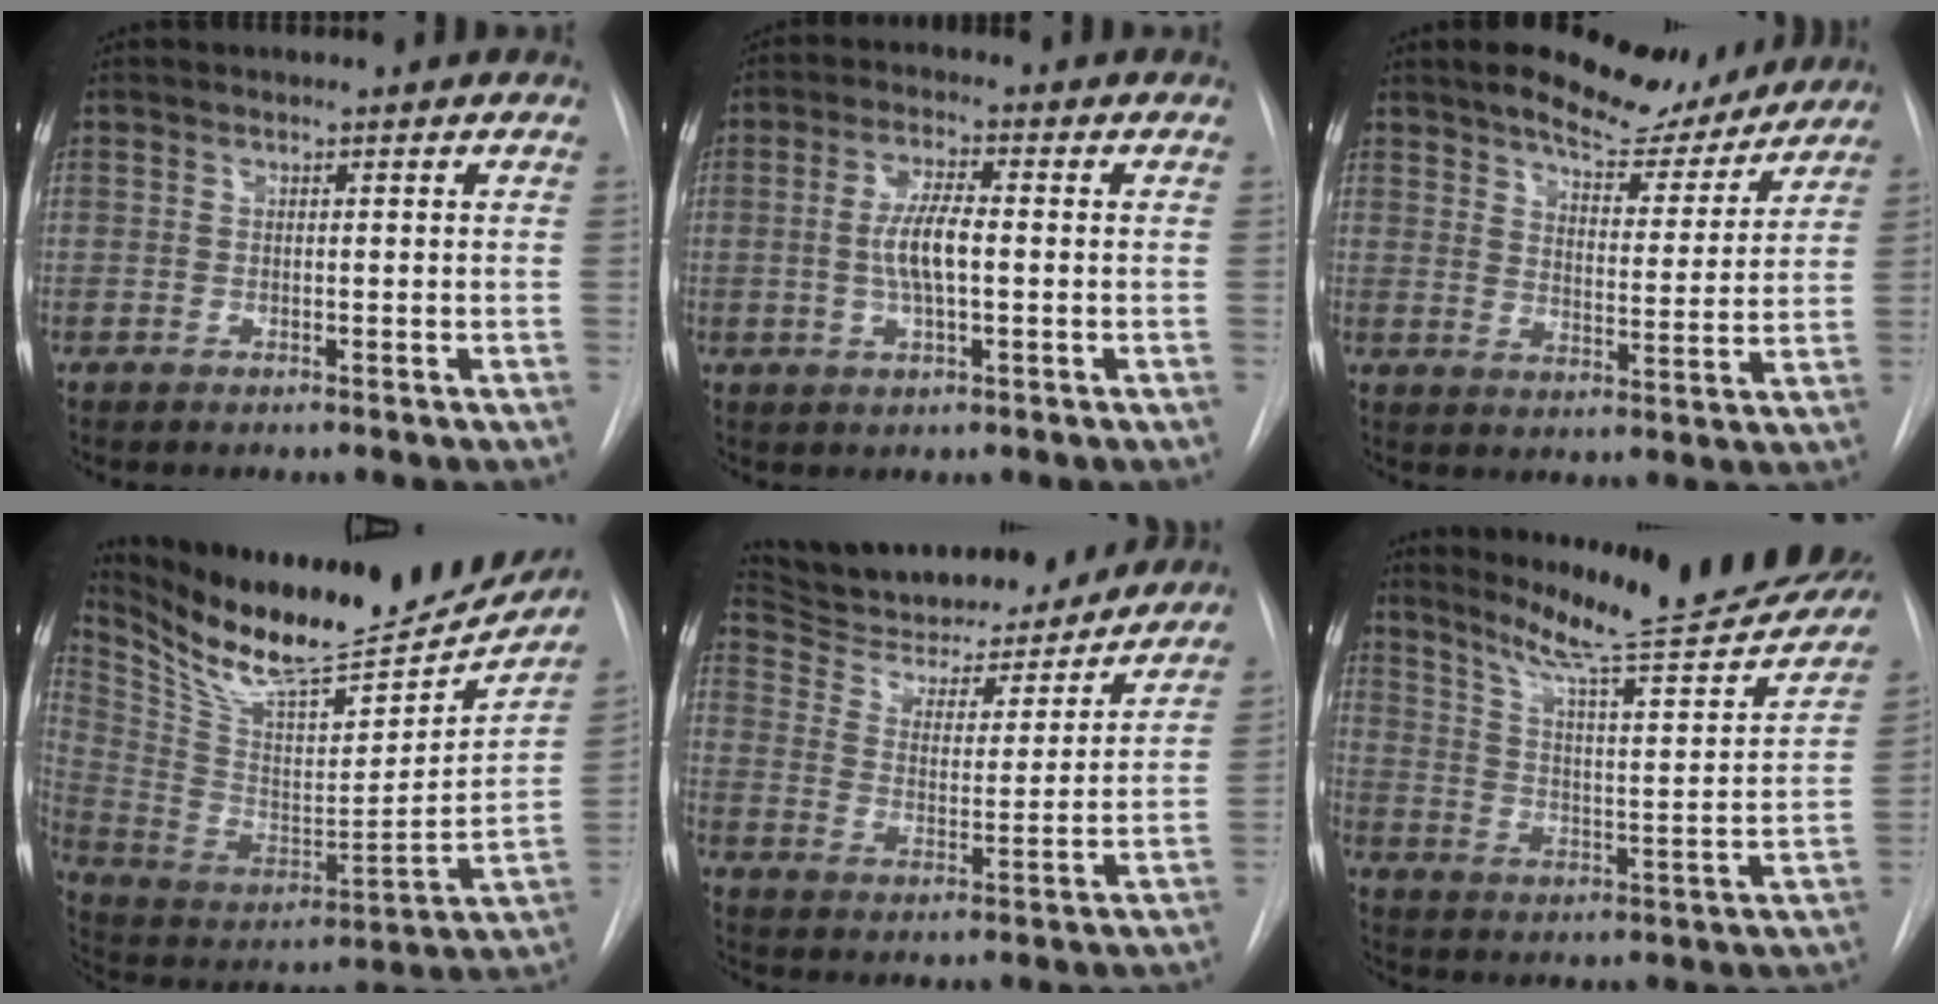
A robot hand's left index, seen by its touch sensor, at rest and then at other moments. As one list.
[{"total": 6.0, "force": [-0.9, 1.4, 5.7], "torque": [-0.118, -0.001, -0.017]}, {"total": 10.5, "force": [9.4, 3.2, 3.4], "torque": [-0.041, -0.019, 0.128]}, {"total": 24.2, "force": [21.6, 4.4, 10.2], "torque": [-0.190, -0.056, 0.337]}, {"total": 21.0, "force": [19.4, 4.7, 6.7], "torque": [-0.102, -0.015, 0.280]}, {"total": 21.9, "force": [20.0, 0.8, 9.0], "torque": [-0.136, -0.074, 0.272]}]